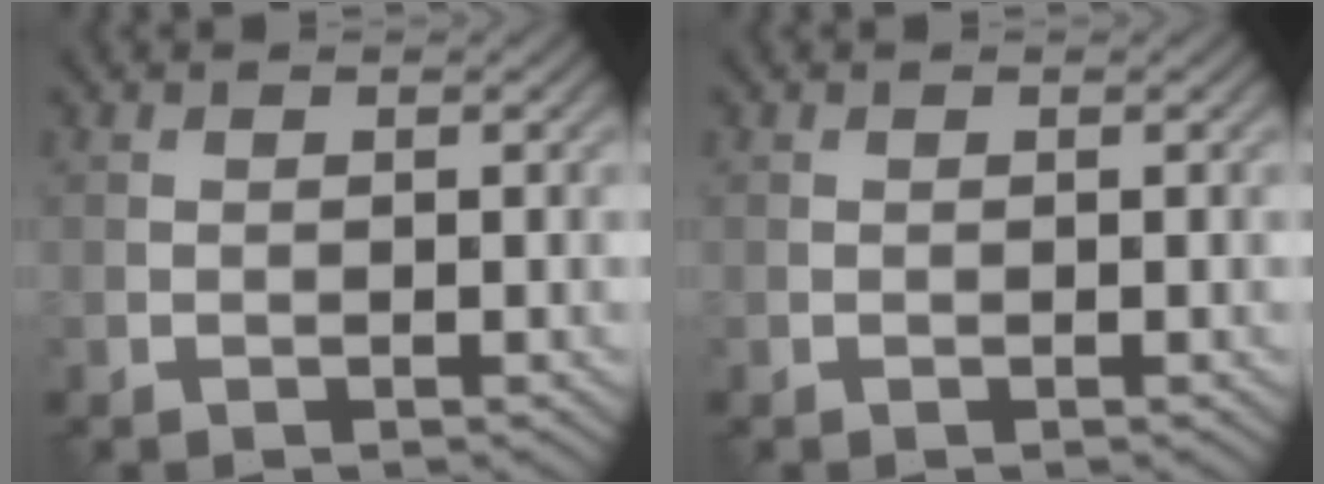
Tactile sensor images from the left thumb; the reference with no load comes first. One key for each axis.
{"total": 0.0}